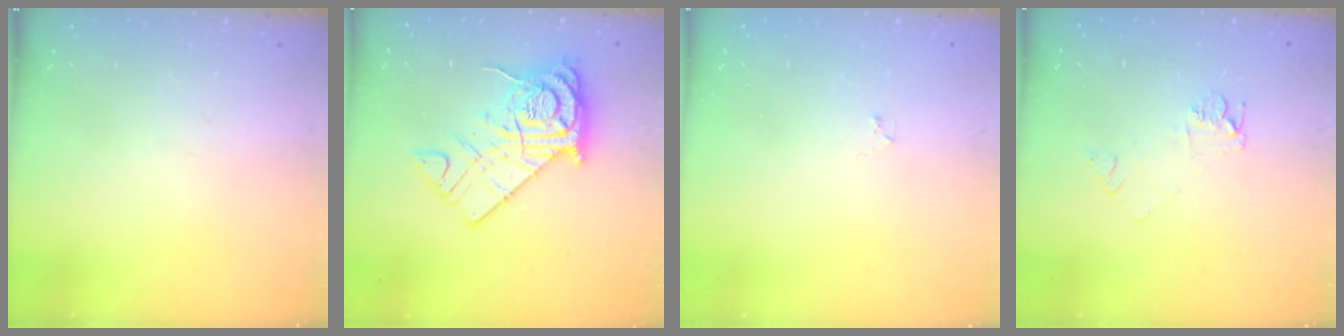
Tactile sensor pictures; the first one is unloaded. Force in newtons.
{"total": 15.8, "press": 15.8, "slide": 1.4}
{"total": 2.2, "press": 2.1, "slide": 0.3}
{"total": 5.6, "press": 5.6, "slide": 0.5}